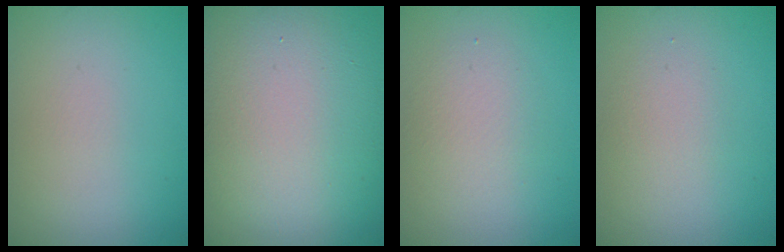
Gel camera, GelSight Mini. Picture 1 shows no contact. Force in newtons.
{"total": 24.6, "press": 24.6, "slide": 1.1}
{"total": 2.8, "press": 2.8, "slide": 0.1}
{"total": 1.6, "press": 1.6, "slide": 0.1}